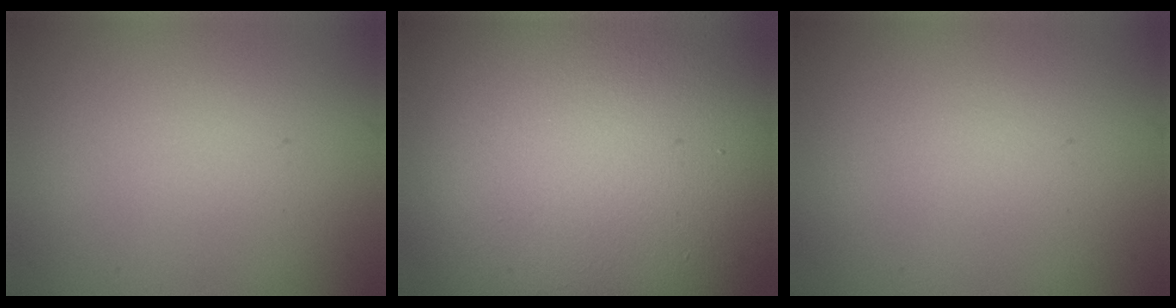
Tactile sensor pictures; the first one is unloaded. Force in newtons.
{"total": 20.7, "press": 20.7, "slide": 1.2}
{"total": 0.0}